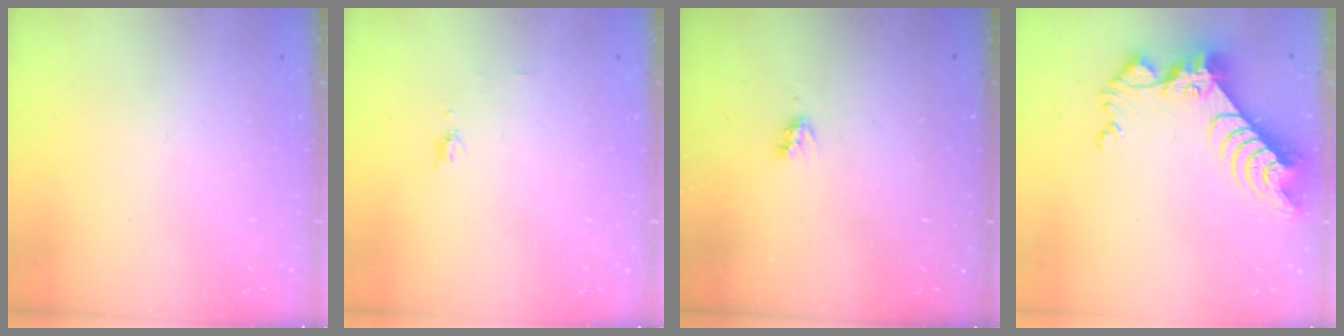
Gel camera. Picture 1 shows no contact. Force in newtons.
{"total": 4.8, "press": 4.7, "slide": 0.6}
{"total": 2.6, "press": 2.6, "slide": 0.4}
{"total": 11.3, "press": 11.2, "slide": 0.8}